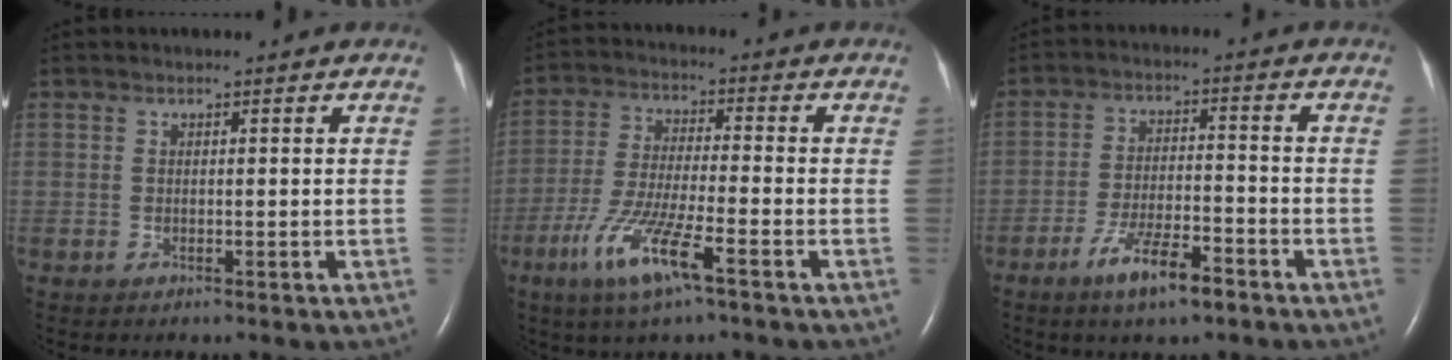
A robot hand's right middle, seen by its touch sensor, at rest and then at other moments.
{"total": 10.0, "force": [-5.3, 0.8, 8.4], "torque": [-0.177, -0.019, -0.101]}
{"total": 7.6, "force": [-4.9, 1.5, 5.5], "torque": [-0.108, -0.007, -0.086]}